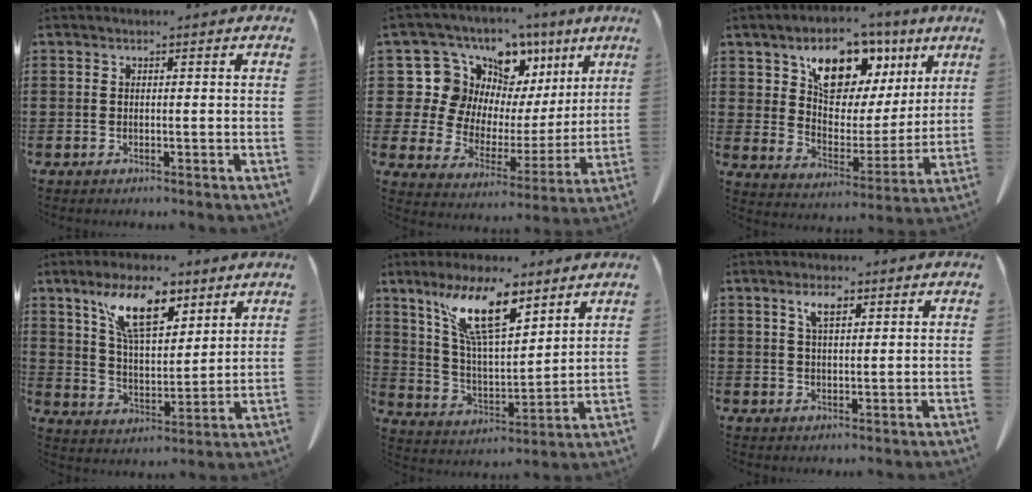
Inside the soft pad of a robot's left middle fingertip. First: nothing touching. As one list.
[{"total": 8.4, "force": [4.3, 7.1, 1.3], "torque": [-0.076, -0.031, 0.079]}, {"total": 10.3, "force": [6.6, 6.1, 5.1], "torque": [-0.114, -0.027, 0.116]}, {"total": 11.4, "force": [7.2, 4.4, 7.6], "torque": [-0.159, -0.007, 0.131]}, {"total": 12.7, "force": [8.2, 3.9, 8.9], "torque": [-0.191, -0.015, 0.149]}, {"total": 3.8, "force": [2.1, 1.2, 2.9], "torque": [-0.056, 0.002, 0.035]}]